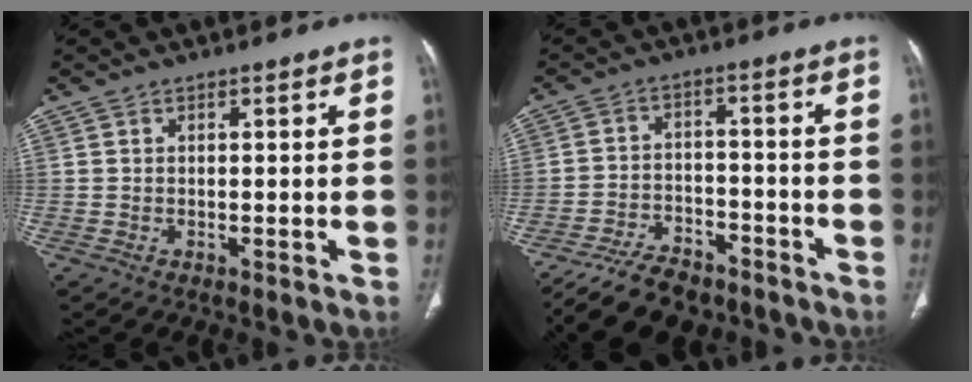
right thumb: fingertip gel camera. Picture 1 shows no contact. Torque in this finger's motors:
{"motor_torque": [3.13, 0.05, 0.69, -1.56, 0.07]}